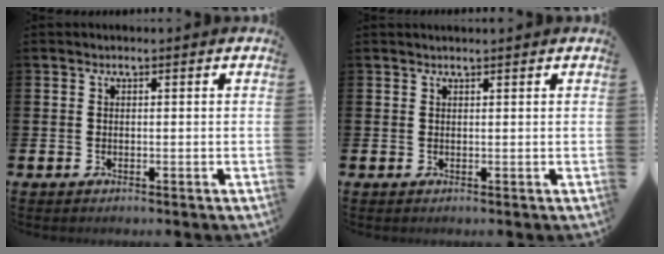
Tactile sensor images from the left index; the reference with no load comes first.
{"total": 0.7, "force": [0.7, -0.1, 0.0], "torque": [0.000, 0.000, 0.012]}